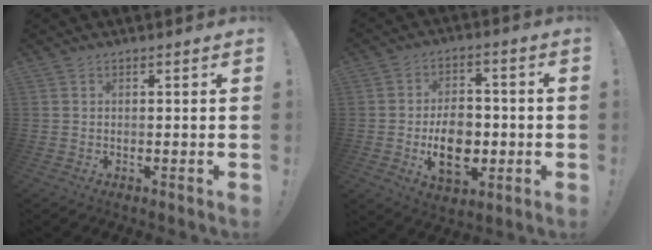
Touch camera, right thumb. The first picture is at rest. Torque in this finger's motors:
{"motor_torque": [2.46, 2.55, 0.87, -0.88, 0.19]}